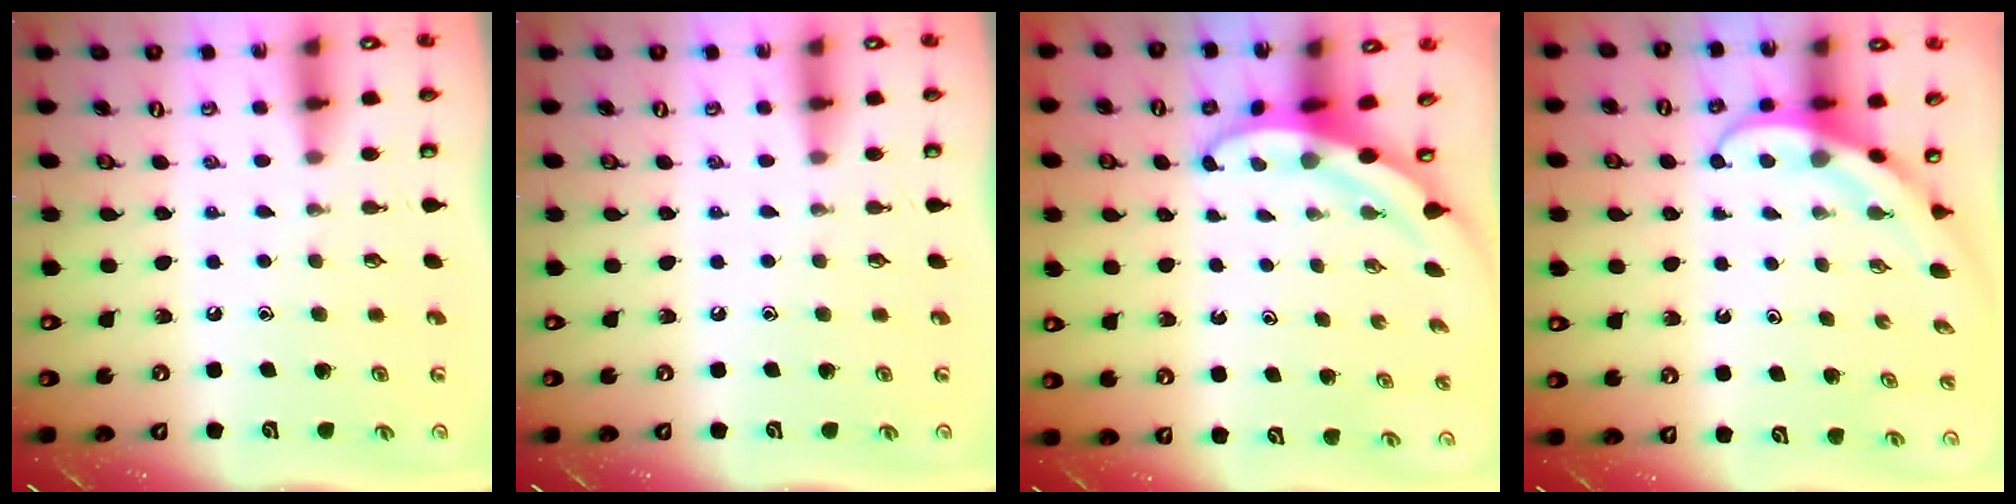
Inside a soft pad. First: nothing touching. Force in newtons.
{"total": 0.0}
{"total": 3.8, "press": 3.7, "slide": 0.5}
{"total": 4.0, "press": 4.0, "slide": 0.3}